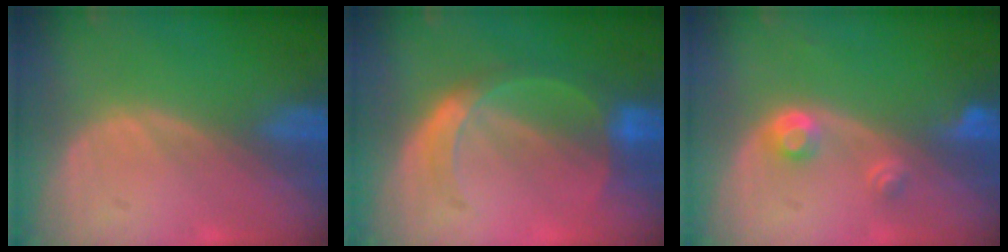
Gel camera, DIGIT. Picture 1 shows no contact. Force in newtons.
{"total": 5.7, "press": 5.4, "slide": 1.8}
{"total": 2.9, "press": 2.7, "slide": 1.0}